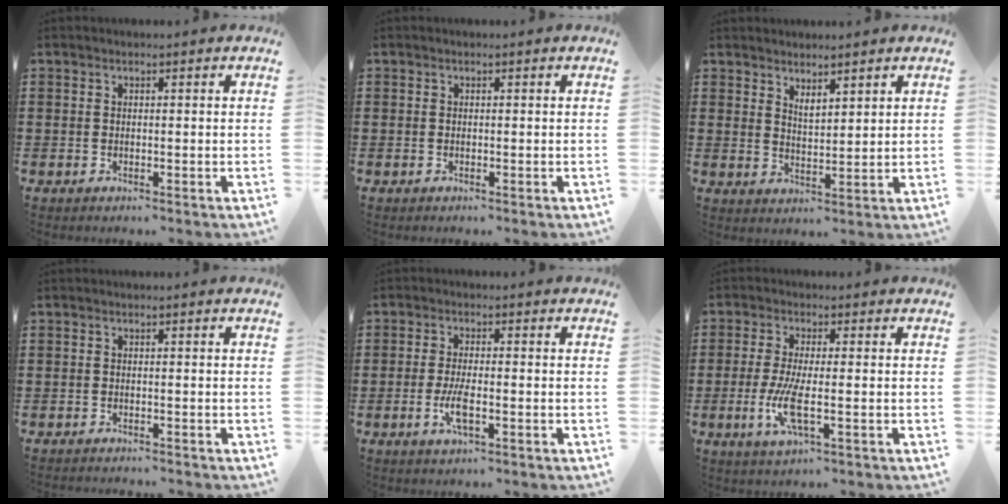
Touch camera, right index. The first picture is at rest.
{"total": 0.0}
{"total": 2.5, "force": [2.4, 0.4, 0.4], "torque": [-0.014, -0.001, 0.046]}
{"total": 0.7, "force": [-0.7, -0.1, 0.0], "torque": [-0.002, 0.001, -0.016]}
{"total": 4.1, "force": [-1.4, 1.0, 3.7], "torque": [-0.083, -0.004, -0.032]}
{"total": 6.3, "force": [-1.5, 1.3, 6.0], "torque": [-0.136, -0.018, -0.034]}